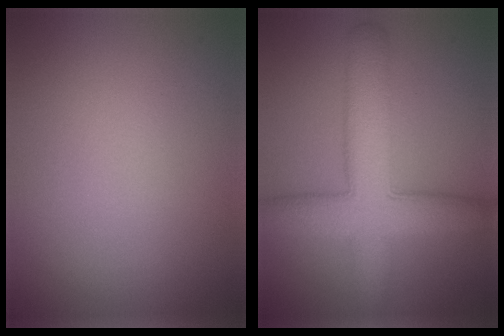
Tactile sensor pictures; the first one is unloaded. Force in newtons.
{"total": 7.4, "press": 7.4, "slide": 0.4}